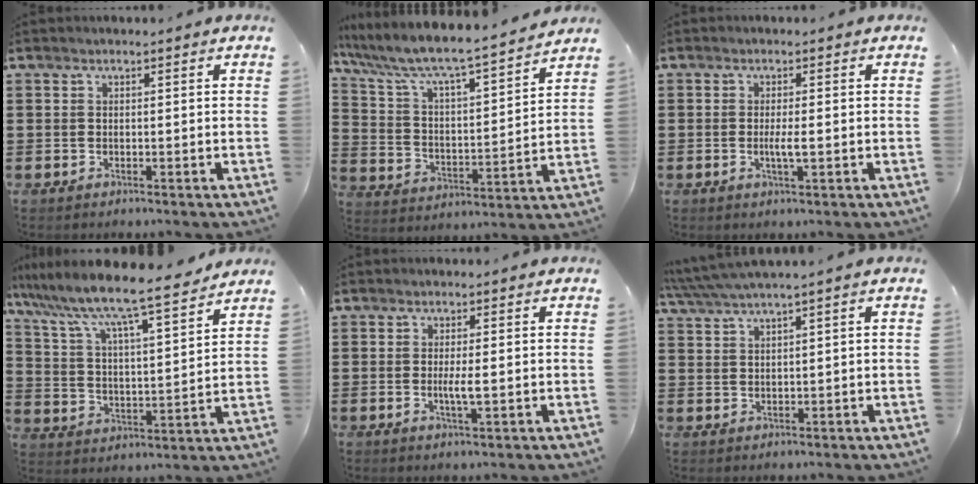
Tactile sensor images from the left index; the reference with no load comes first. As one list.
[{"total": 6.1, "force": [5.5, 0.4, 2.6], "torque": [-0.078, -0.048, 0.083]}, {"total": 2.5, "force": [-0.3, 0.3, 2.5], "torque": [-0.052, -0.007, -0.009]}, {"total": 8.2, "force": [7.4, -0.1, 3.5], "torque": [-0.101, -0.056, 0.118]}, {"total": 2.7, "force": [-0.2, 0.3, 2.7], "torque": [-0.056, -0.008, -0.006]}, {"total": 2.6, "force": [2.0, -0.5, 1.6], "torque": [-0.038, -0.004, 0.036]}]